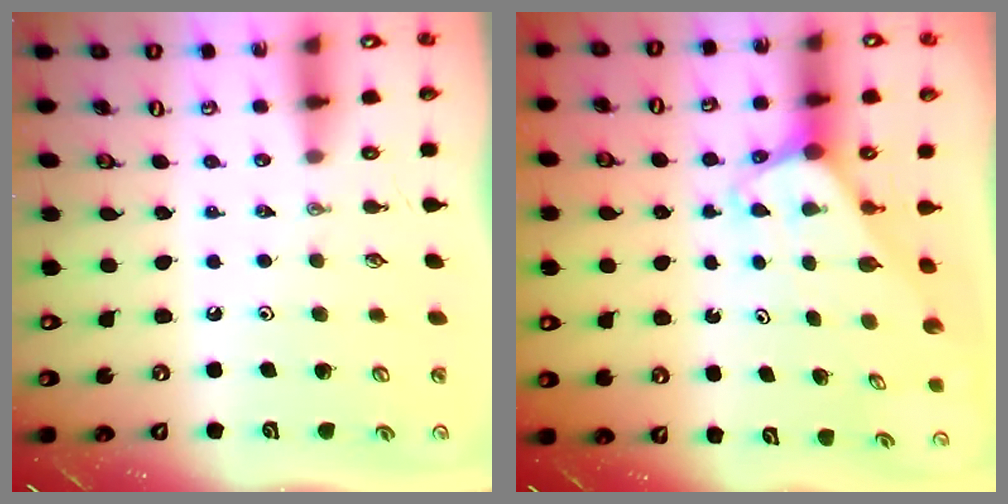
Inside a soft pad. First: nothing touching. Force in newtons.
{"total": 1.9, "press": 1.9, "slide": 0.1}